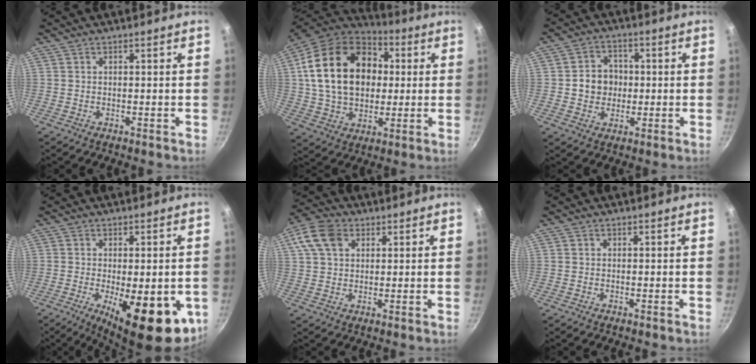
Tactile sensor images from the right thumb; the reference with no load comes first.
{"total": 24.7, "force": [4.2, 17.8, 16.6], "torque": [-0.279, 0.021, 0.074]}
{"total": 7.2, "force": [-0.1, 6.3, 3.4], "torque": [-0.023, 0.009, -0.008]}
{"total": 16.9, "force": [-4.8, 6.3, 14.9], "torque": [-0.182, -0.006, -0.055]}
{"total": 9.6, "force": [3.4, 6.8, 5.8], "torque": [-0.103, 0.011, 0.052]}
{"total": 0.0}